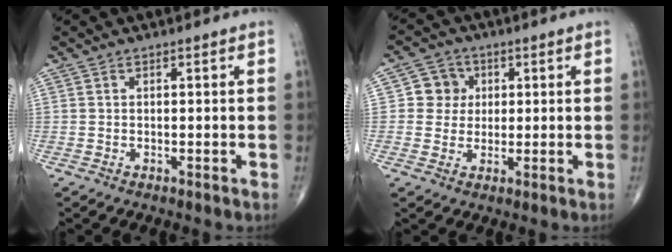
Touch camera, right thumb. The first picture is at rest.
{"total": 5.4, "force": [0.9, 5.2, 1.2], "torque": [0.014, 0.006, 0.009]}